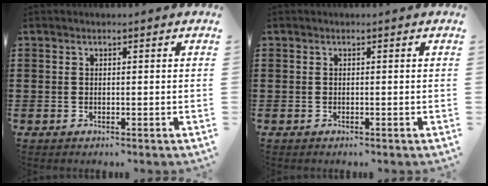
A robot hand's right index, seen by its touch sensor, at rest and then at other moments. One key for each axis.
{"total": 0.0}